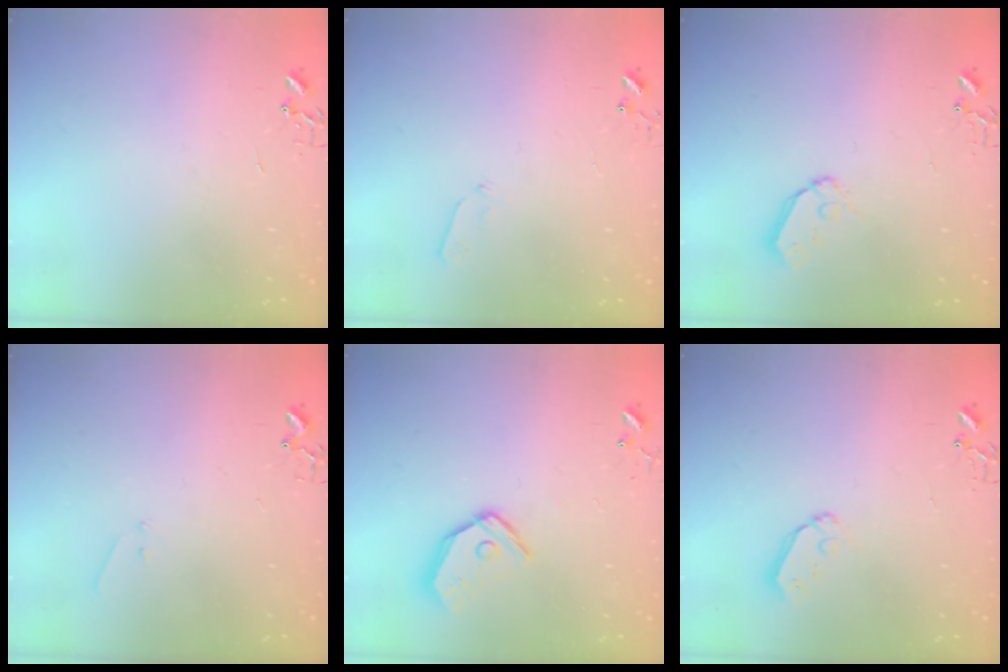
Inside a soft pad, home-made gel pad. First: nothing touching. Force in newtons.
{"total": 3.8, "press": 3.8, "slide": 0.5}
{"total": 6.9, "press": 6.9, "slide": 0.5}
{"total": 5.7, "press": 5.7, "slide": 0.7}
{"total": 12.4, "press": 12.2, "slide": 1.9}
{"total": 6.1, "press": 6.0, "slide": 0.4}